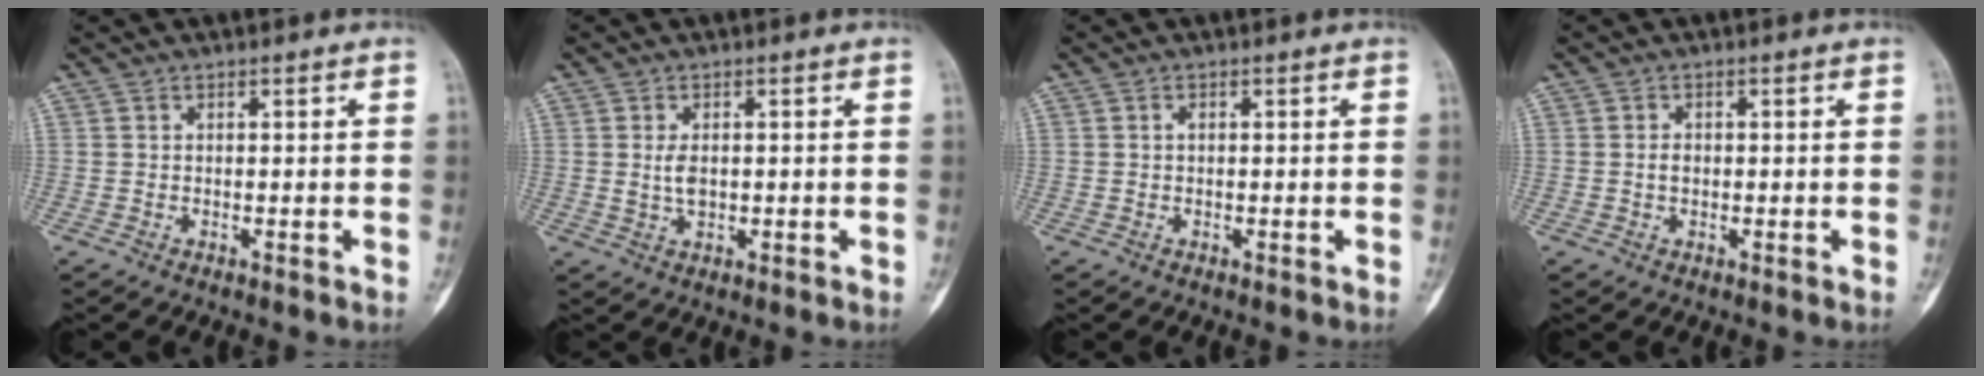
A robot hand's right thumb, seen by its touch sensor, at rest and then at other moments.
{"total": 2.9, "force": [0.1, 1.7, 2.4], "torque": [-0.045, -0.005, 0.005]}
{"total": 0.5, "force": [0.0, 0.2, 0.5], "torque": [-0.008, 0.001, -0.002]}
{"total": 1.5, "force": [-0.2, 1.0, 1.1], "torque": [-0.016, 0.003, -0.005]}